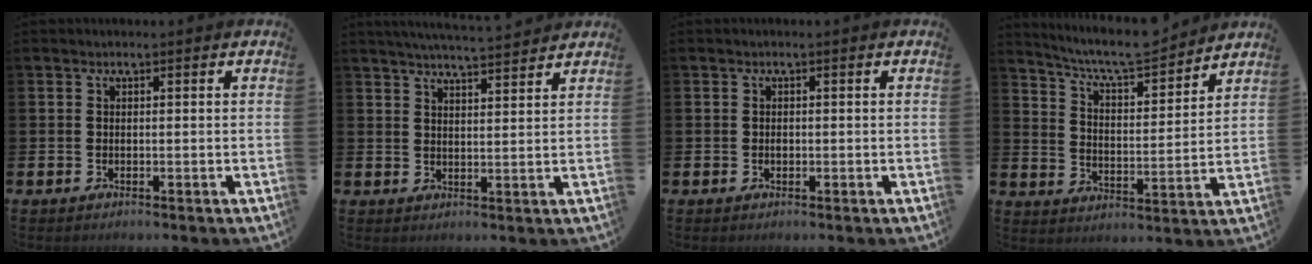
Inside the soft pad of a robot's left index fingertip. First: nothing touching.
{"total": 4.6, "force": [4.5, -0.3, 0.7], "torque": [-0.025, -0.025, 0.081]}
{"total": 0.6, "force": [0.0, 0.5, 0.3], "torque": [-0.004, 0.001, -0.002]}
{"total": 7.7, "force": [7.2, 1.1, 2.5], "torque": [-0.076, -0.049, 0.126]}